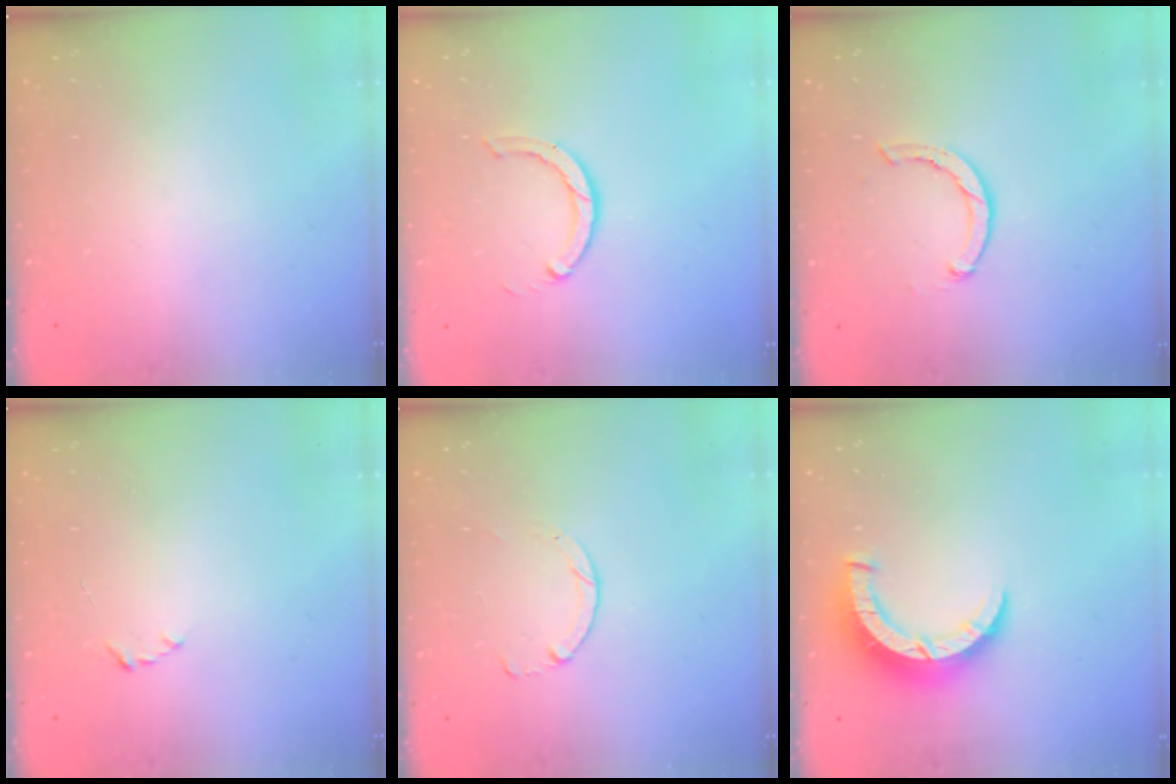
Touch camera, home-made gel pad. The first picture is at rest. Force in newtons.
{"total": 3.6, "press": 3.5, "slide": 0.5}
{"total": 1.9, "press": 1.9, "slide": 0.3}
{"total": 2.2, "press": 2.1, "slide": 0.3}
{"total": 0.0}
{"total": 8.4, "press": 8.4, "slide": 0.3}